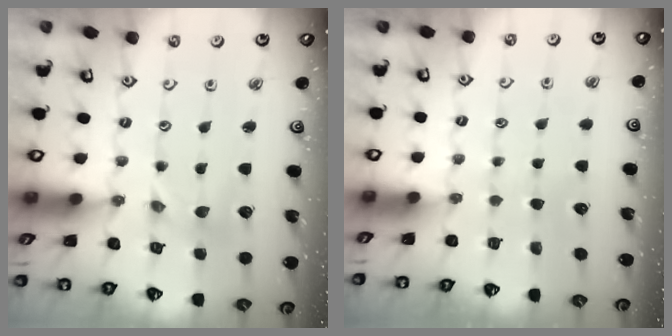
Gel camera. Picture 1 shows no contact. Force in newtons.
{"total": 0.0}